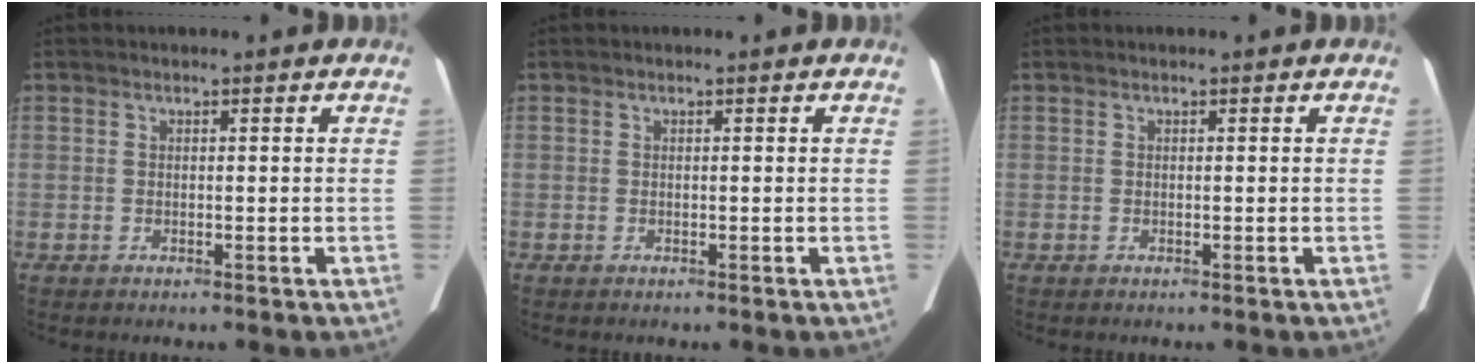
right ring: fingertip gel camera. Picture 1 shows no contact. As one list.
[{"total": 0.0}, {"total": 0.0}]